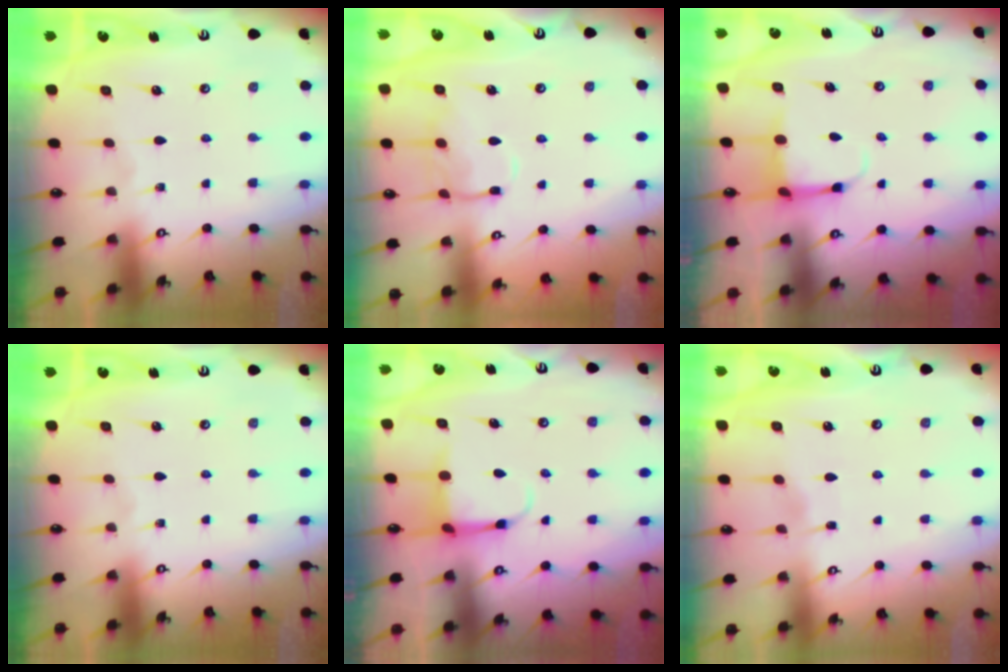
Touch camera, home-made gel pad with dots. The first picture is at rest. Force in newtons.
{"total": 10.6, "press": 10.6, "slide": 0.7}
{"total": 4.0, "press": 3.8, "slide": 1.3}
{"total": 0.0}
{"total": 4.5, "press": 4.4, "slide": 0.9}
{"total": 2.8, "press": 2.8, "slide": 0.4}